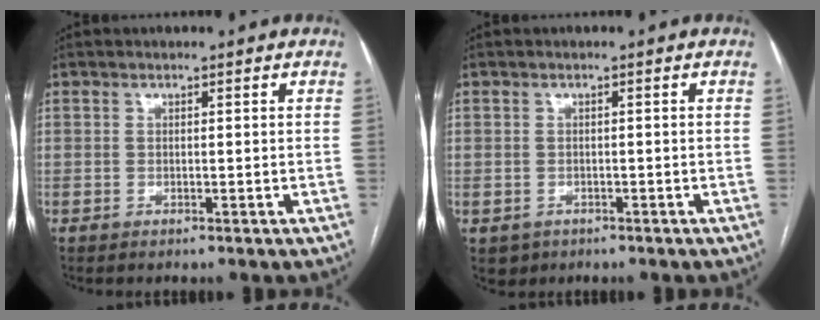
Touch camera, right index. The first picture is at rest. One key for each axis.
{"total": 2.6, "fx": -1.1, "fy": 2.3, "fz": 0.4, "tx": -0.003, "ty": 0.003, "tz": -0.011}